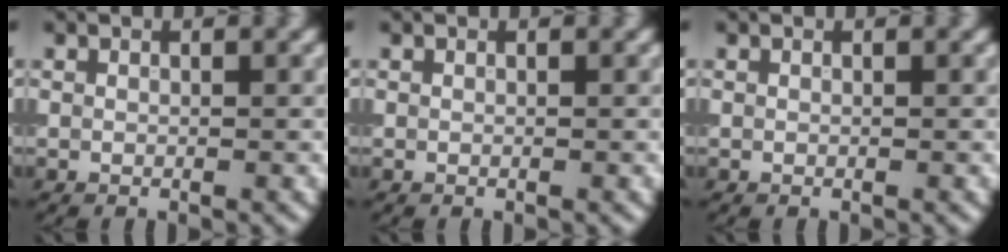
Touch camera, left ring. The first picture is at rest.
{"total": 0.0}
{"total": 0.0}